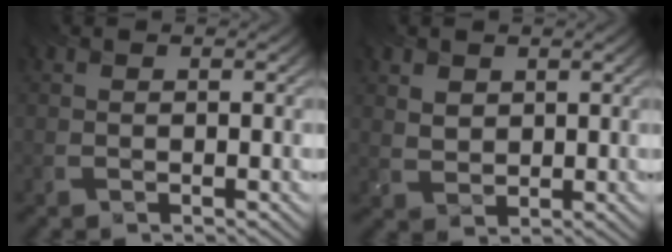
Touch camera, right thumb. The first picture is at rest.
{"total": 2.5, "force": [1.4, 1.8, 1.0], "torque": [-0.032, -0.005, 0.029]}